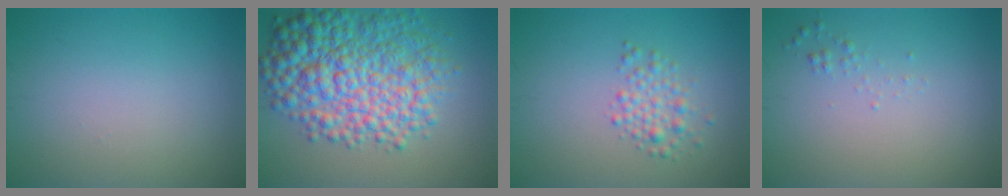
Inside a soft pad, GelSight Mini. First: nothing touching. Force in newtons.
{"total": 9.9, "press": 9.9, "slide": 0.1}
{"total": 2.2, "press": 2.2, "slide": 0.1}
{"total": 0.6, "press": 0.6, "slide": 0.0}